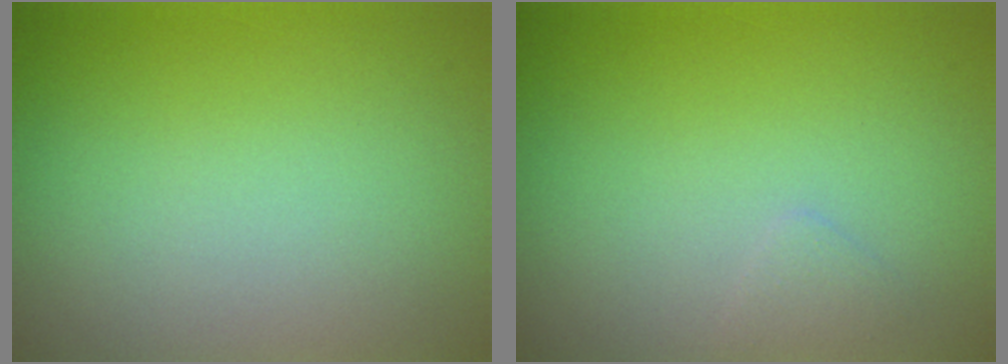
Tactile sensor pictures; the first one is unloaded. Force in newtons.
{"total": 0.7, "press": 0.7, "slide": 0.0}